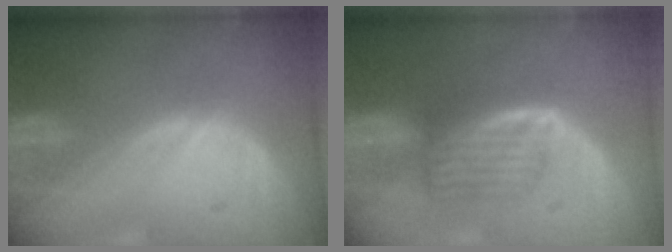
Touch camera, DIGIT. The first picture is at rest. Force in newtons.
{"total": 5.7, "press": 5.3, "slide": 2.3}